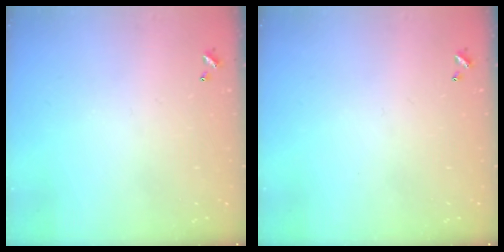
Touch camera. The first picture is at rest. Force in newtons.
{"total": 0.0}